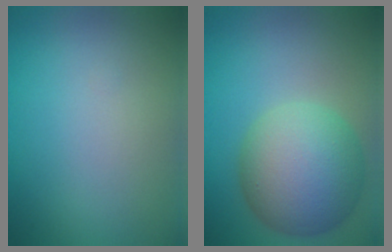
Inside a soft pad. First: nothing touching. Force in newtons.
{"total": 9.4, "press": 9.4, "slide": 0.4}